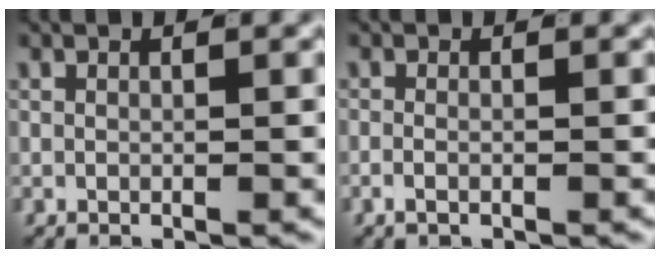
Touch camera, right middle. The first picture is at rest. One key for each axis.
{"total": 1.2, "fx": -0.8, "fy": 0.4, "fz": 0.8, "tx": -0.024, "ty": -0.007, "tz": -0.013}